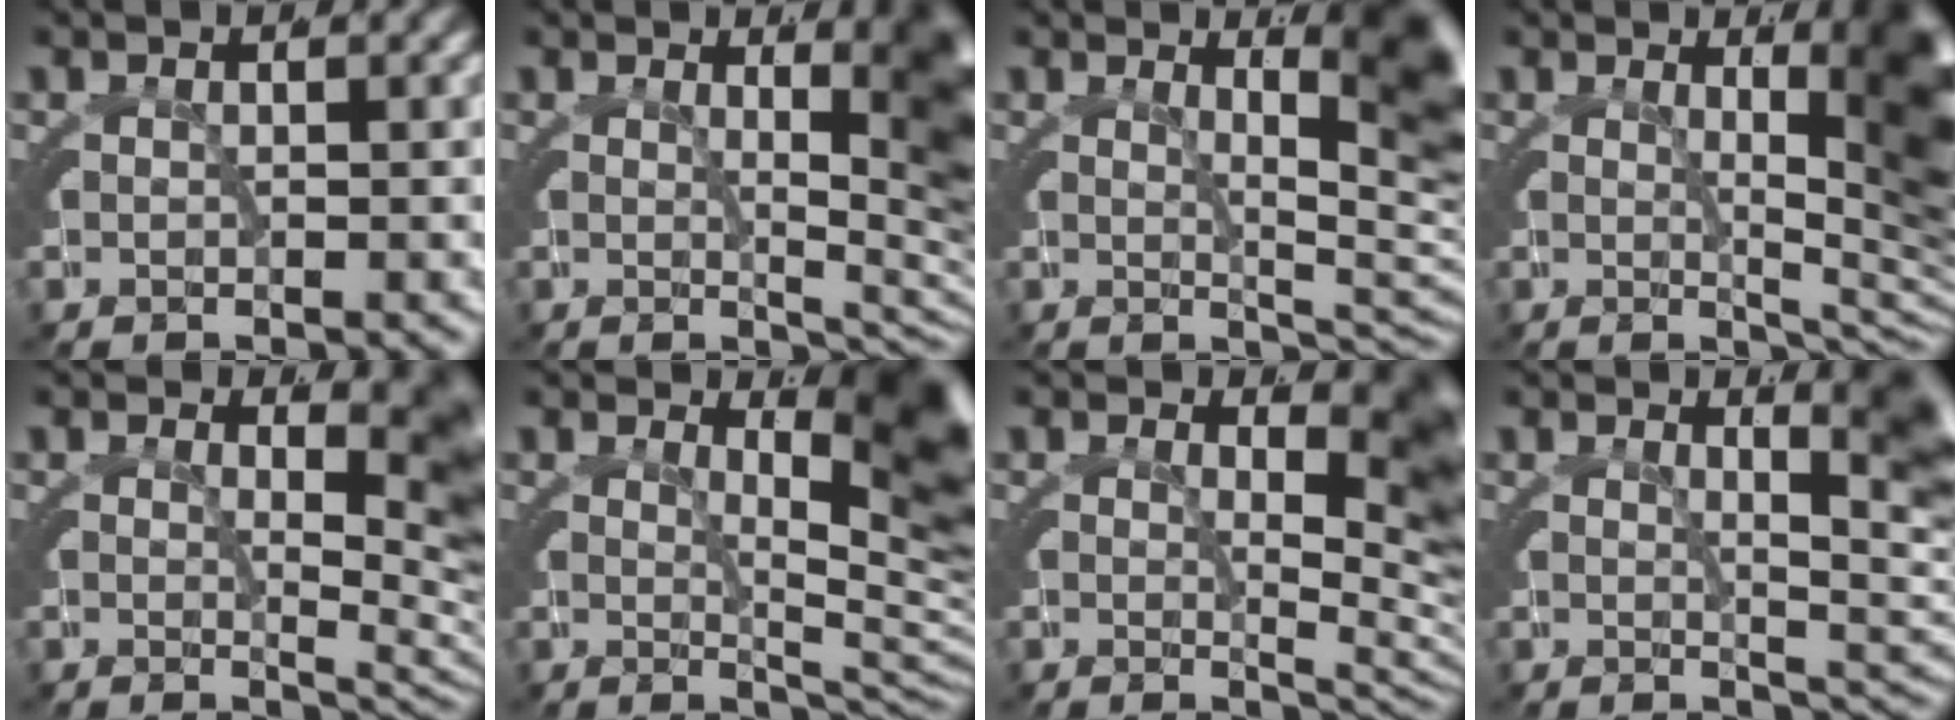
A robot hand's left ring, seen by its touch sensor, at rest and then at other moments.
{"total": 8.3, "force": [0.4, 2.5, 7.9], "torque": [-0.052, 0.003, 0.007]}
{"total": 8.9, "force": [1.0, 2.7, 8.4], "torque": [-0.057, 0.007, 0.013]}
{"total": 10.0, "force": [0.2, 3.2, 9.5], "torque": [-0.069, 0.004, 0.005]}
{"total": 6.5, "force": [0.5, 1.8, 6.2], "torque": [-0.035, -0.001, 0.009]}
{"total": 9.9, "force": [0.8, 3.3, 9.3], "torque": [-0.065, 0.002, 0.012]}
{"total": 7.3, "force": [0.6, 2.2, 6.9], "torque": [-0.043, -0.002, 0.009]}
{"total": 6.9, "force": [1.0, 1.9, 6.5], "torque": [-0.046, 0.006, 0.014]}